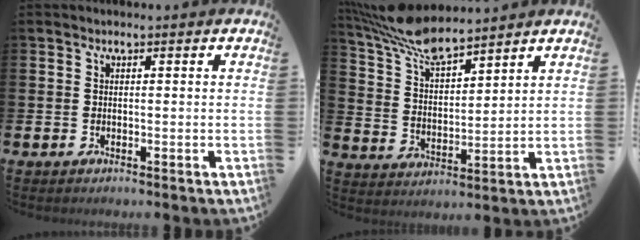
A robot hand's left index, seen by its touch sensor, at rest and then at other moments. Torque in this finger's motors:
{"motor_torque": [0.95, -1.18, 0.20, 0.21]}